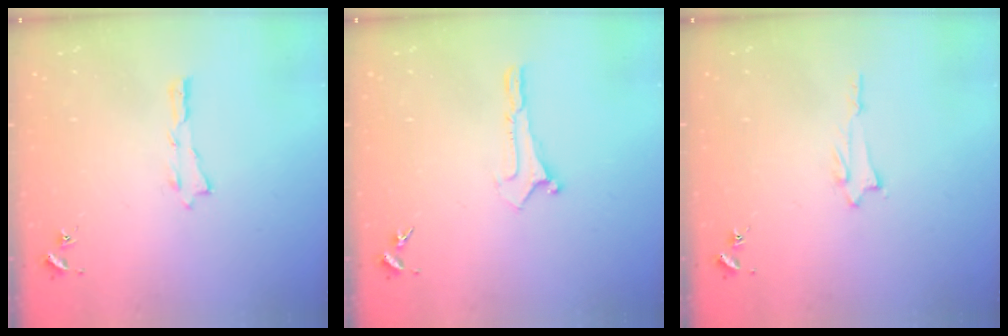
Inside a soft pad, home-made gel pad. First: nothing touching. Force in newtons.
{"total": 0.0}
{"total": 1.2, "press": 1.2, "slide": 0.1}